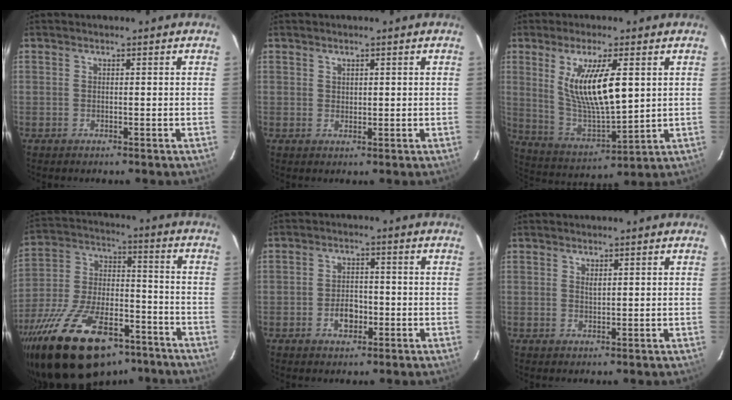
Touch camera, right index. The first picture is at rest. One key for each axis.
{"total": 1.1, "fx": 0.7, "fy": 0.7, "fz": 0.3, "tx": -0.001, "ty": 0.003, "tz": 0.013}
{"total": 13.9, "fx": 3.8, "fy": 3.8, "fz": 12.8, "tx": -0.239, "ty": -0.015, "tz": 0.087}
{"total": 27.5, "fx": -18.2, "fy": 12.5, "fz": 16.5, "tx": -0.321, "ty": -0.009, "tz": -0.284}
{"total": 4.2, "fx": -1.6, "fy": 2.9, "fz": 2.6, "tx": -0.047, "ty": 0.005, "tz": -0.023}
{"total": 1.0, "fx": 0.6, "fy": 0.4, "fz": 0.6, "tx": -0.011, "ty": 0.001, "tz": 0.013}